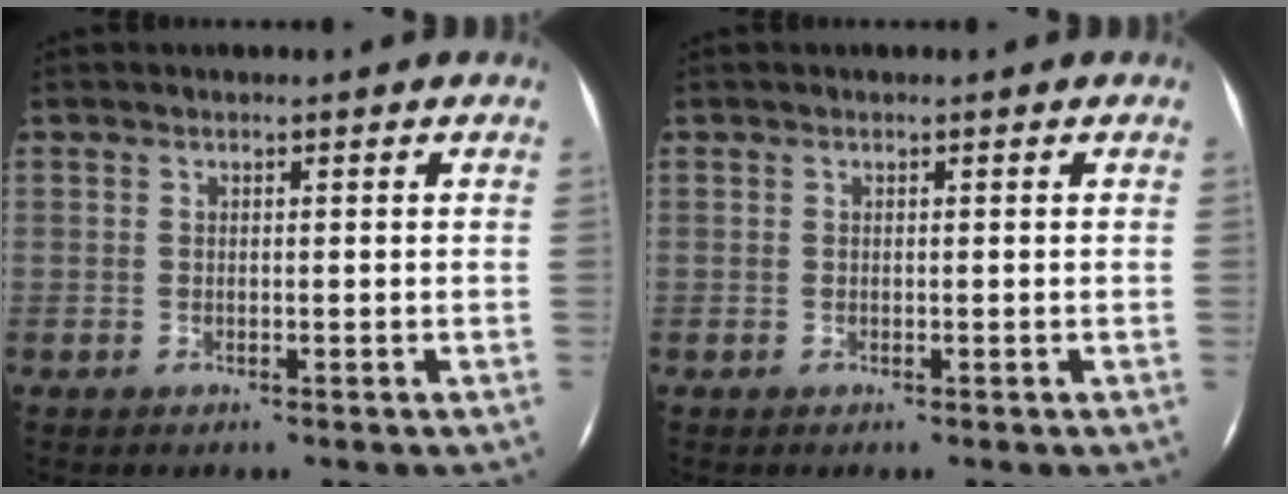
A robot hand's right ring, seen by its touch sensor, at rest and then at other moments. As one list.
[{"total": 0.0}]